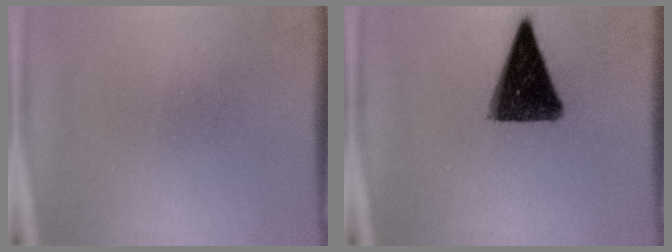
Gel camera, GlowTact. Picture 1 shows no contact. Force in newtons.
{"total": 13.0}